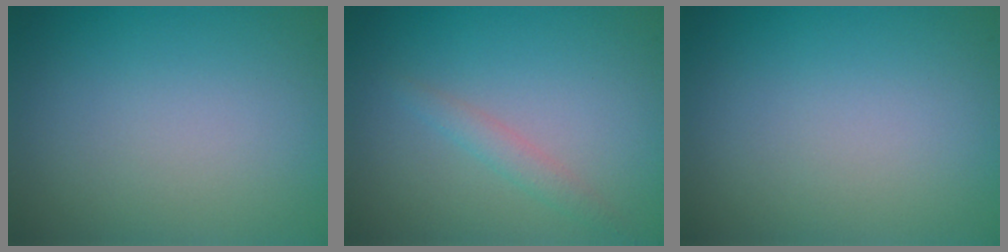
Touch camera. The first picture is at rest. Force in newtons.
{"total": 1.0, "press": 1.0, "slide": 0.1}
{"total": 0.0}